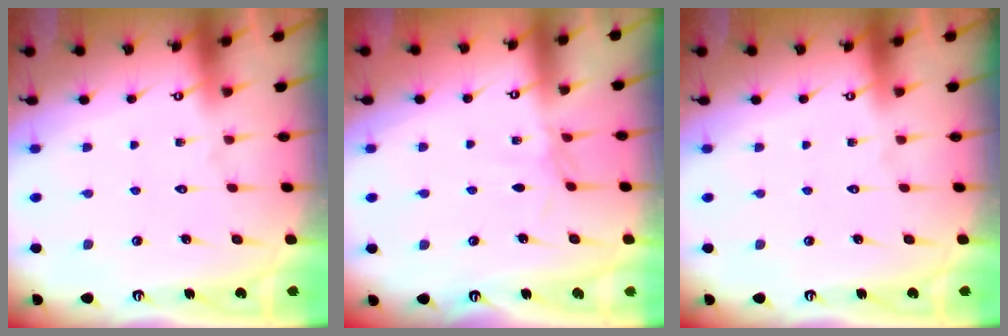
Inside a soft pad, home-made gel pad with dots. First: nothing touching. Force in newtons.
{"total": 2.3, "press": 2.2, "slide": 0.4}
{"total": 0.0}